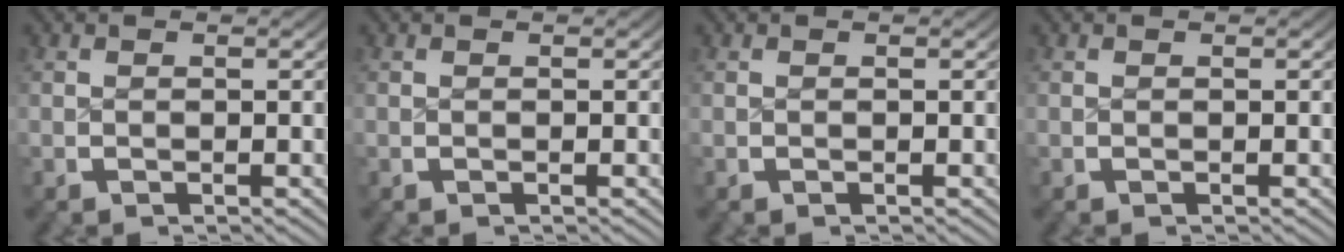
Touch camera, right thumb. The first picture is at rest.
{"total": 0.0}
{"total": 0.0}
{"total": 0.0}